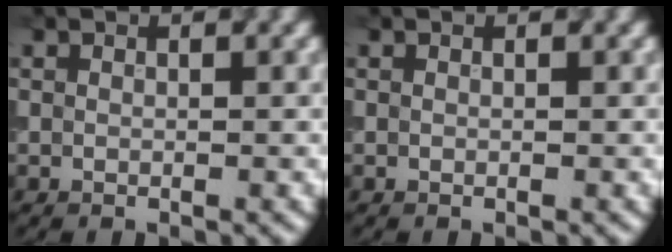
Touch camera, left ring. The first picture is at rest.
{"total": 0.0}